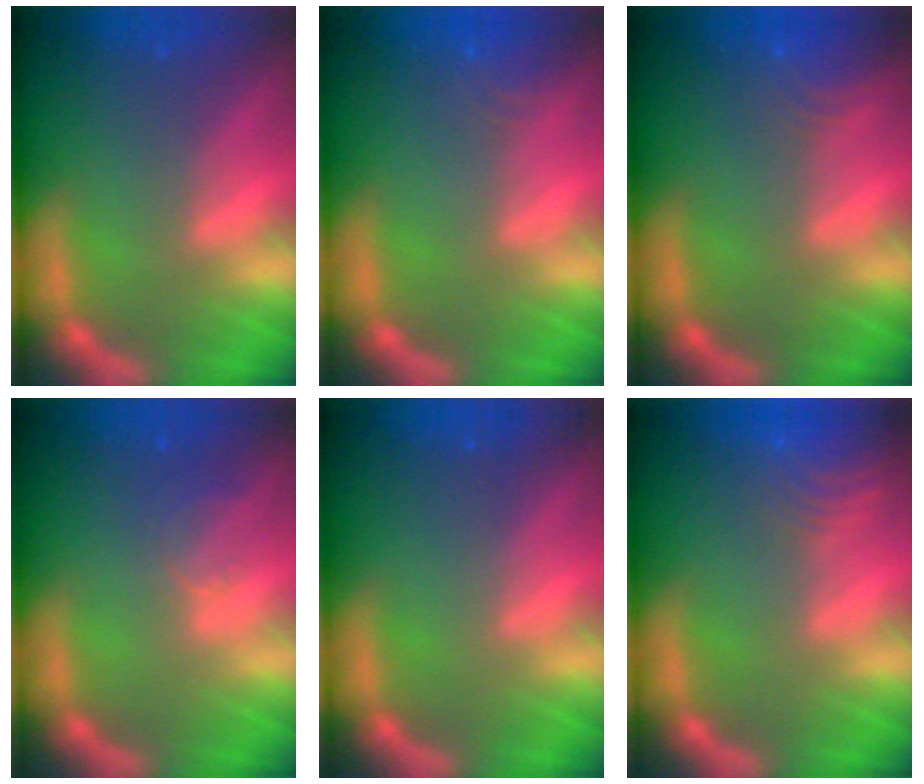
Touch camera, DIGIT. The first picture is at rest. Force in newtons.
{"total": 2.4}
{"total": 4.5}
{"total": 2.0}
{"total": 0.0}
{"total": 8.0}